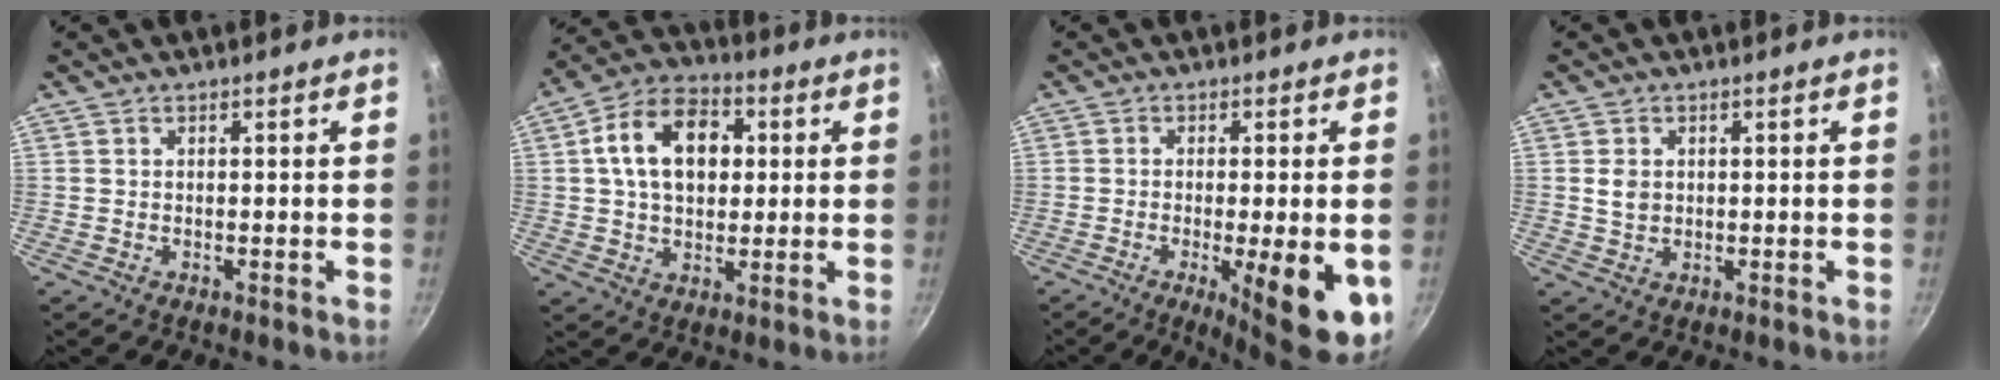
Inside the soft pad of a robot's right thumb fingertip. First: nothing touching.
{"total": 14.5, "force": [2.8, 10.0, 10.2], "torque": [-0.139, 0.019, 0.033]}
{"total": 11.8, "force": [-3.8, 2.4, 10.9], "torque": [-0.143, -0.003, -0.046]}
{"total": 3.0, "force": [0.5, 2.4, 1.8], "torque": [-0.025, 0.001, 0.012]}